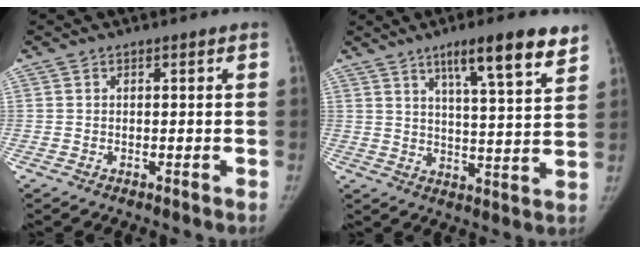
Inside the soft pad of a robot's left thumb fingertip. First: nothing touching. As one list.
[{"total": 12.8, "force": [8.3, 2.1, 9.5], "torque": [-0.126, -0.037, 0.125]}]